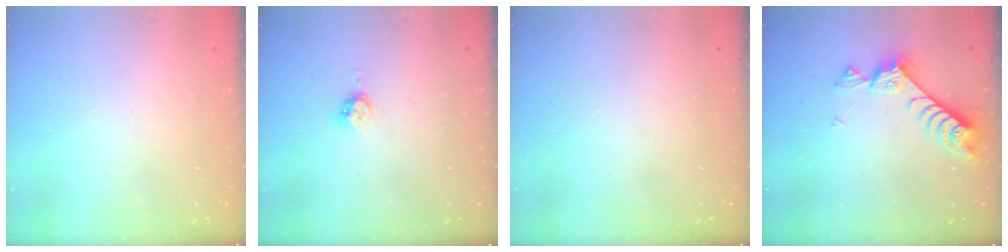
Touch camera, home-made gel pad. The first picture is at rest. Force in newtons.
{"total": 4.5, "press": 4.5, "slide": 0.0}
{"total": 1.7, "press": 1.7, "slide": 0.2}
{"total": 7.7, "press": 7.6, "slide": 1.2}